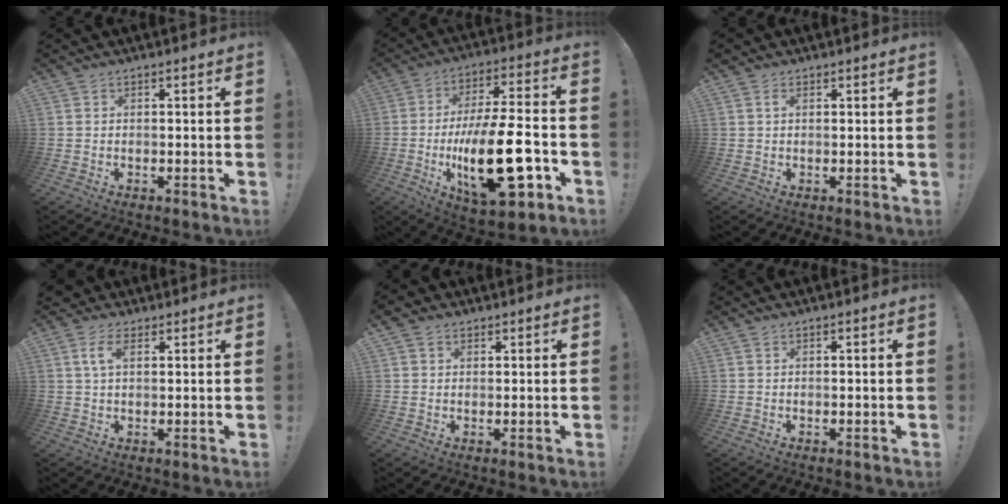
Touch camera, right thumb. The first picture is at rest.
{"total": 25.3, "force": [-5.9, 9.6, 22.7], "torque": [-0.385, 0.023, -0.089]}
{"total": 1.3, "force": [0.7, 0.7, 0.8], "torque": [-0.010, -0.001, 0.011]}
{"total": 5.8, "force": [2.6, 3.1, 4.1], "torque": [-0.084, -0.001, 0.047]}
{"total": 2.7, "force": [1.5, 2.1, 0.8], "torque": [-0.011, -0.002, 0.029]}
{"total": 0.0}